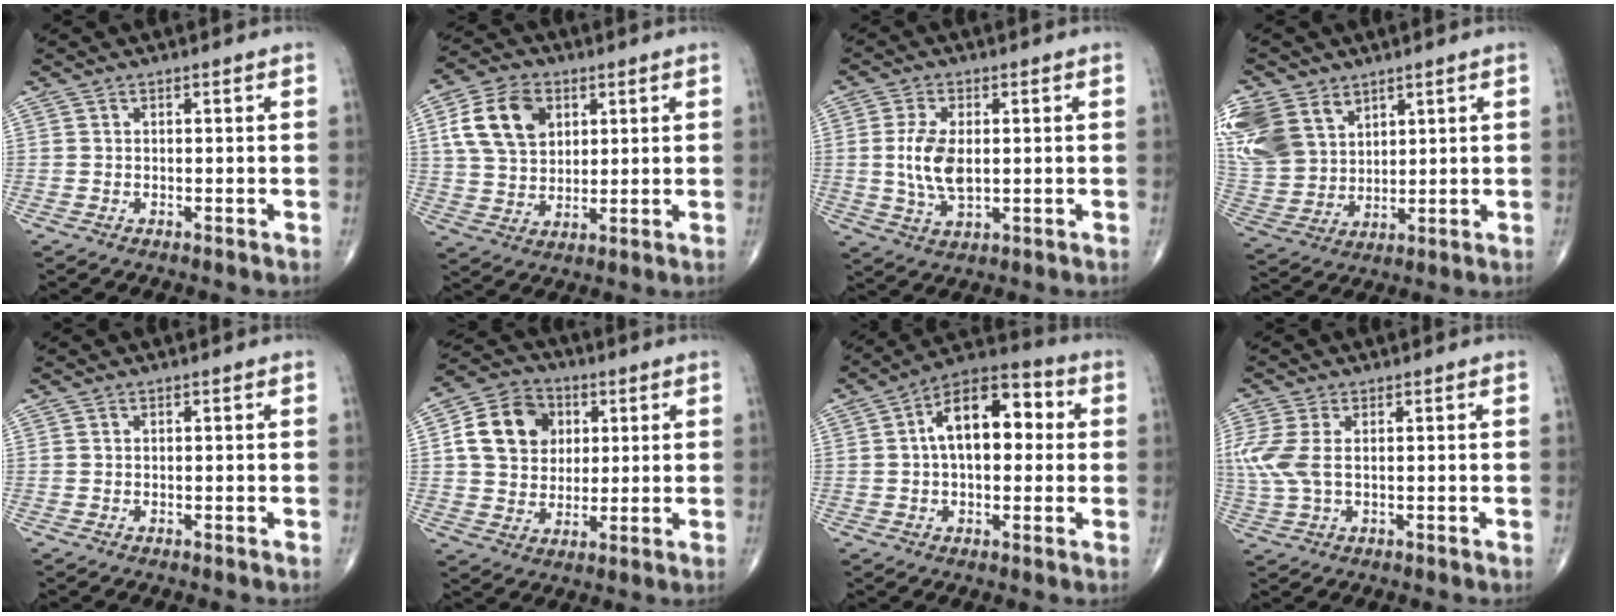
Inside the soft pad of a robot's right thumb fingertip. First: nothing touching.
{"total": 12.2, "force": [4.2, 8.5, 7.7], "torque": [-0.123, -0.002, 0.076]}
{"total": 8.2, "force": [0.3, 4.3, 7.0], "torque": [-0.145, -0.007, 0.010]}
{"total": 17.2, "force": [8.0, 12.5, 8.6], "torque": [-0.204, -0.005, 0.173]}
{"total": 0.0}
{"total": 12.6, "force": [2.9, 10.2, 6.8], "torque": [-0.093, 0.001, 0.047]}
{"total": 14.2, "force": [2.0, 7.9, 11.6], "torque": [-0.161, 0.034, 0.020]}
{"total": 6.8, "force": [0.8, 3.6, 5.7], "torque": [-0.166, 0.007, 0.025]}